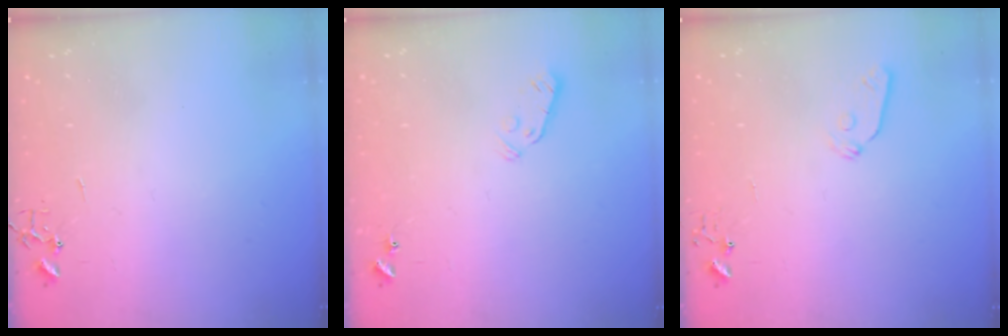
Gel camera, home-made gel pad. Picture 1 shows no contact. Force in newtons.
{"total": 3.8, "press": 3.7, "slide": 0.9}
{"total": 6.0, "press": 5.9, "slide": 0.9}